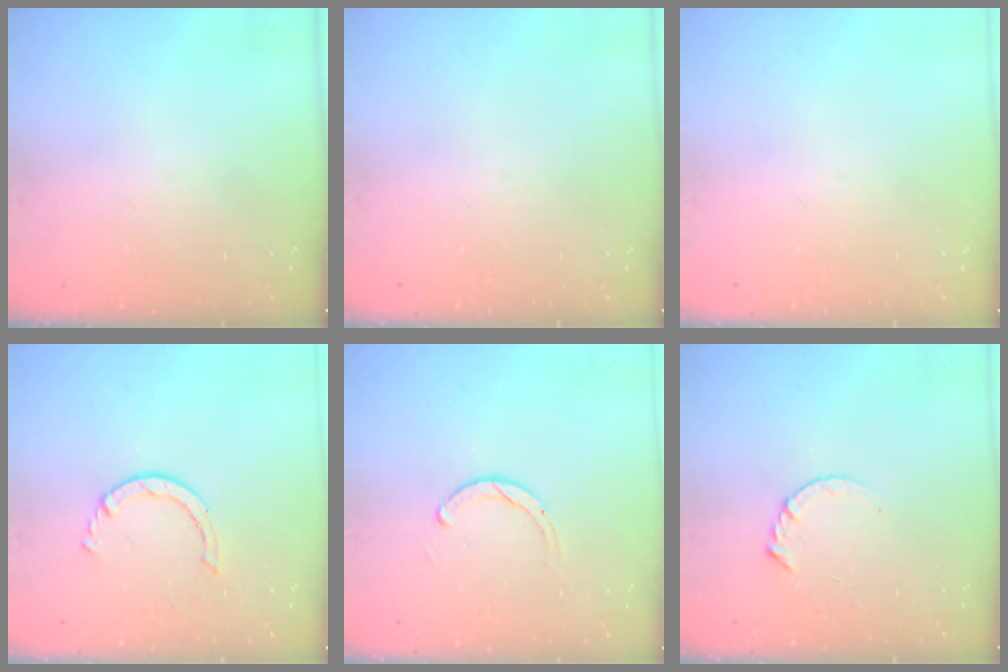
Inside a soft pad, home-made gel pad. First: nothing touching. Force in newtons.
{"total": 0.0}
{"total": 0.0}
{"total": 2.5, "press": 2.5, "slide": 0.3}
{"total": 1.9, "press": 1.9, "slide": 0.2}
{"total": 3.6, "press": 3.6, "slide": 0.4}